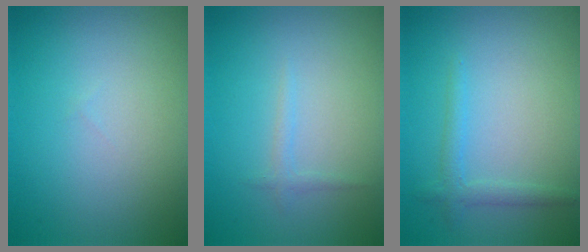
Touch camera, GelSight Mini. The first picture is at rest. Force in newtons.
{"total": 0.8, "press": 0.8, "slide": 0.0}
{"total": 1.6, "press": 1.6, "slide": 0.1}